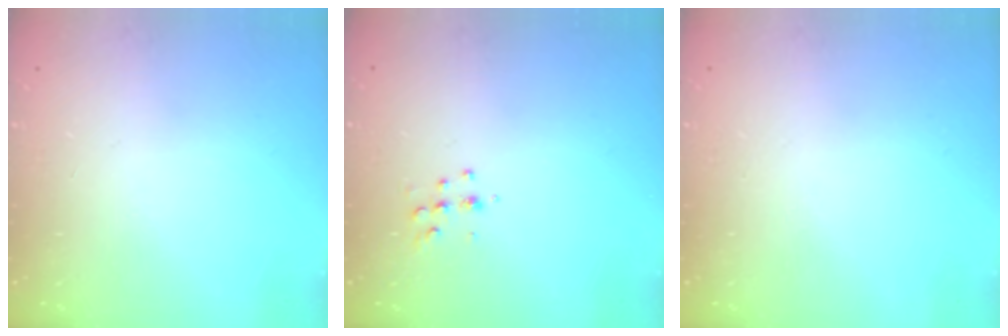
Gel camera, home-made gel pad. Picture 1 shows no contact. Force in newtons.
{"total": 5.4, "press": 5.4, "slide": 0.6}
{"total": 0.0}